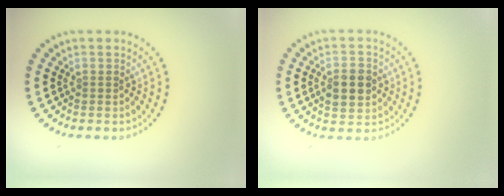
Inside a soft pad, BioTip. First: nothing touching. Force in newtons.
{"total": 3.8, "press": 3.8, "slide": 0.2}